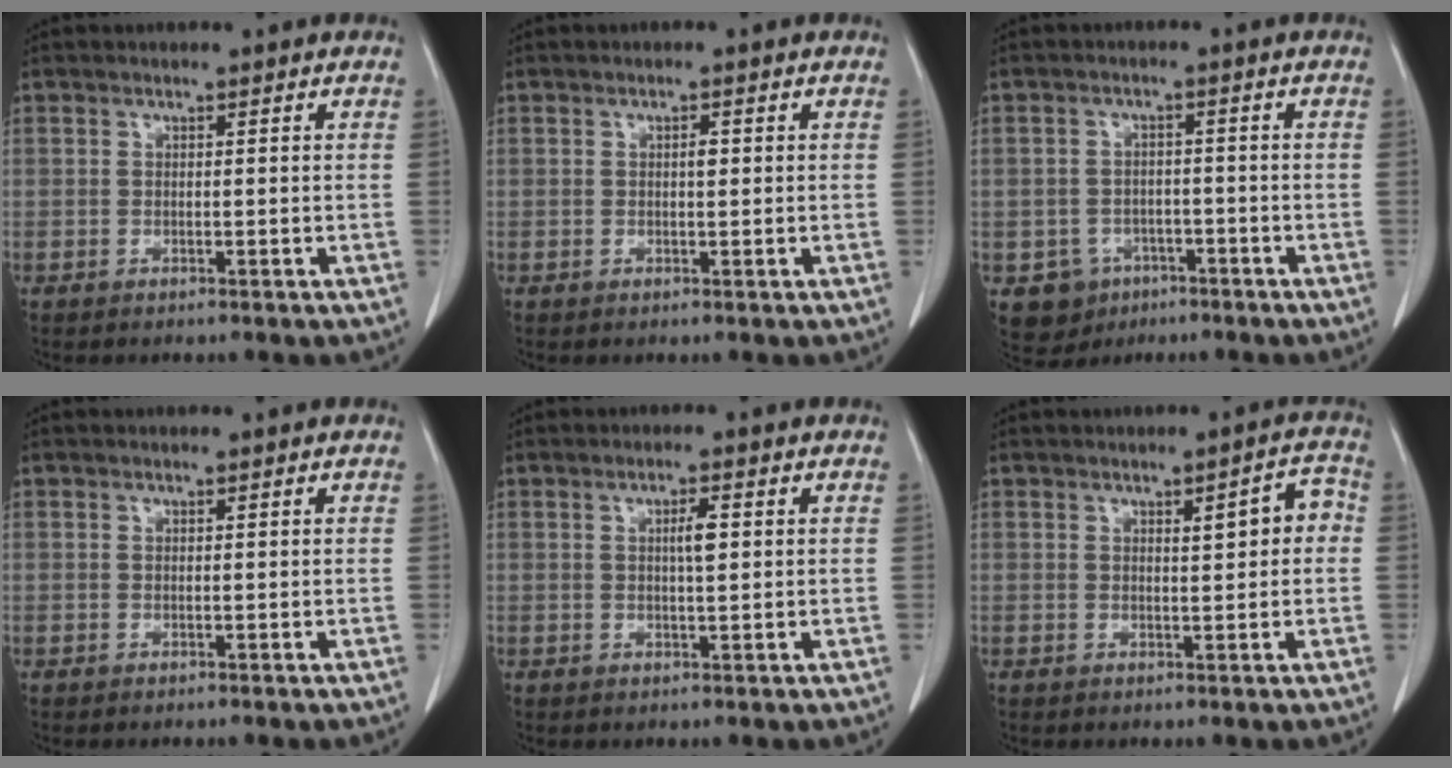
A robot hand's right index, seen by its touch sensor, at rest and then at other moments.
{"total": 1.1, "force": [0.2, 0.4, 1.0], "torque": [-0.018, 0.001, 0.003]}
{"total": 5.4, "force": [-2.7, 4.6, 0.9], "torque": [-0.014, 0.009, -0.033]}
{"total": 0.0}
{"total": 2.6, "force": [0.5, 0.4, 2.6], "torque": [-0.045, 0.001, 0.009]}
{"total": 4.3, "force": [0.6, 1.2, 4.1], "torque": [-0.052, 0.017, 0.008]}